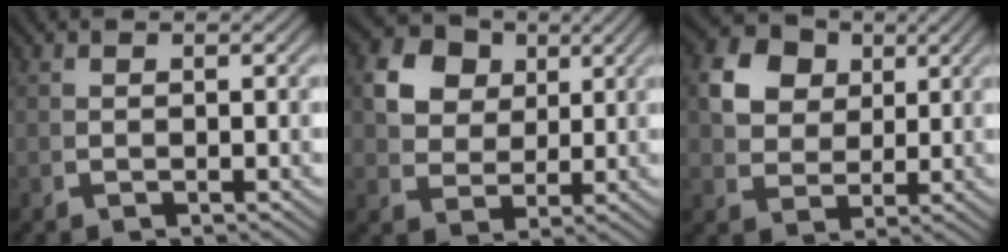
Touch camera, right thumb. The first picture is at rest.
{"total": 9.2, "force": [3.1, 7.4, 4.6], "torque": [-0.105, -0.012, 0.054]}
{"total": 9.0, "force": [3.0, 7.2, 4.5], "torque": [-0.103, -0.010, 0.054]}